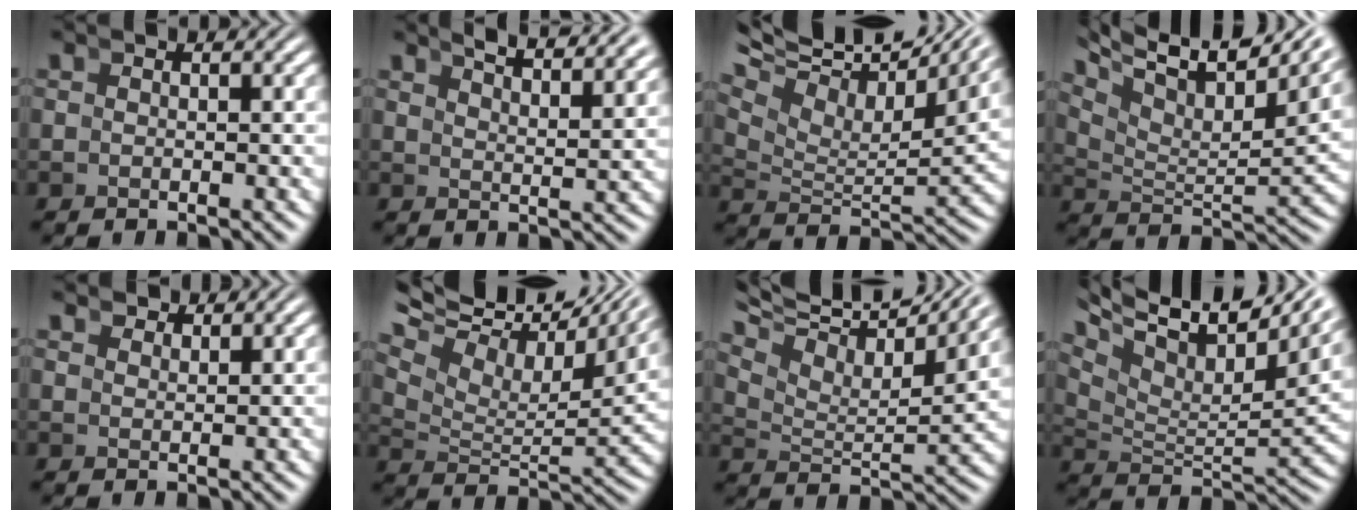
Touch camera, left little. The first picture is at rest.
{"total": 5.1, "force": [4.6, 0.2, 2.2], "torque": [-0.015, 0.012, 0.073]}
{"total": 11.3, "force": [6.4, 5.5, 7.5], "torque": [-0.112, 0.030, 0.085]}
{"total": 9.9, "force": [5.4, 4.7, 6.8], "torque": [-0.105, 0.016, 0.076]}
{"total": 2.5, "force": [2.5, -0.3, 0.2], "torque": [0.015, 0.008, 0.045]}
{"total": 12.6, "force": [7.8, 5.6, 8.1], "torque": [-0.121, 0.046, 0.100]}
{"total": 8.9, "force": [5.5, 4.3, 5.6], "torque": [-0.092, 0.013, 0.077]}
{"total": 10.7, "force": [5.3, 5.6, 7.5], "torque": [-0.113, 0.017, 0.071]}